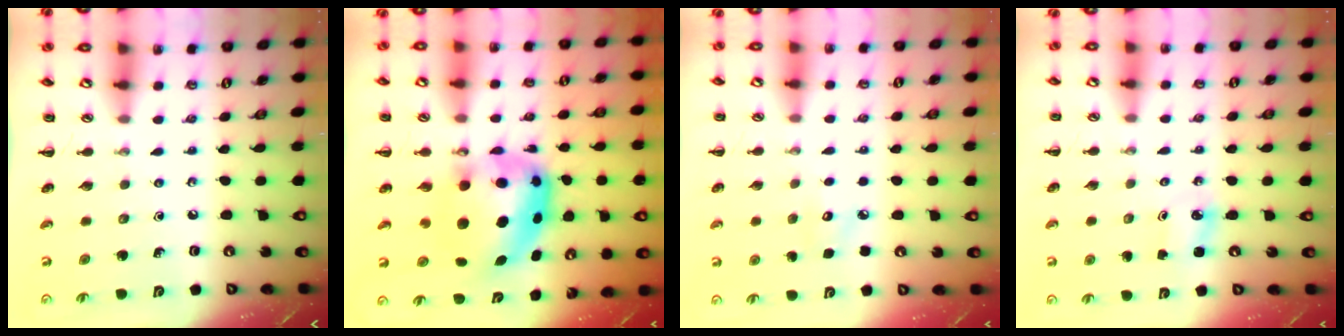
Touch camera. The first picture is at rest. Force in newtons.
{"total": 9.6, "press": 9.3, "slide": 2.4}
{"total": 5.8, "press": 5.6, "slide": 1.3}
{"total": 1.9, "press": 1.8, "slide": 0.3}